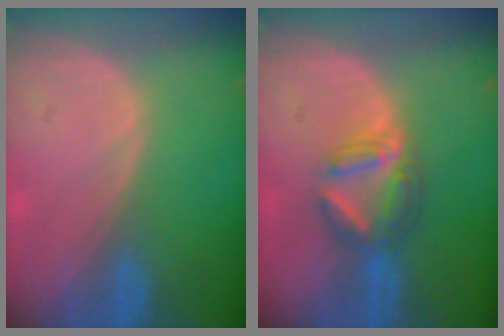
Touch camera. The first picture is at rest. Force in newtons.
{"total": 5.9, "press": 5.4, "slide": 2.5}